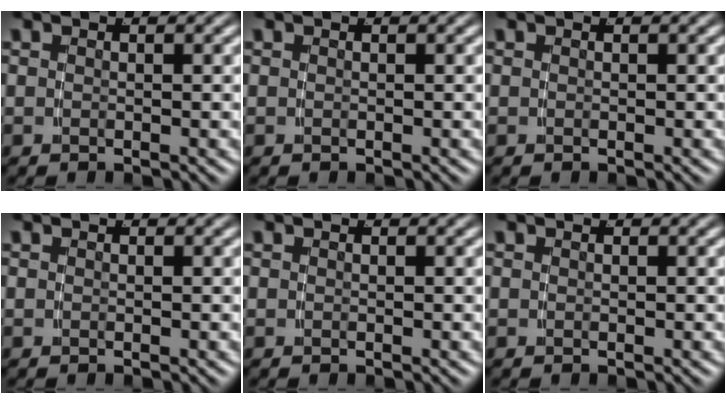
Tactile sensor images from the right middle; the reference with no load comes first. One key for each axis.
{"total": 0.0}
{"total": 0.0}
{"total": 0.0}
{"total": 0.0}
{"total": 0.0}